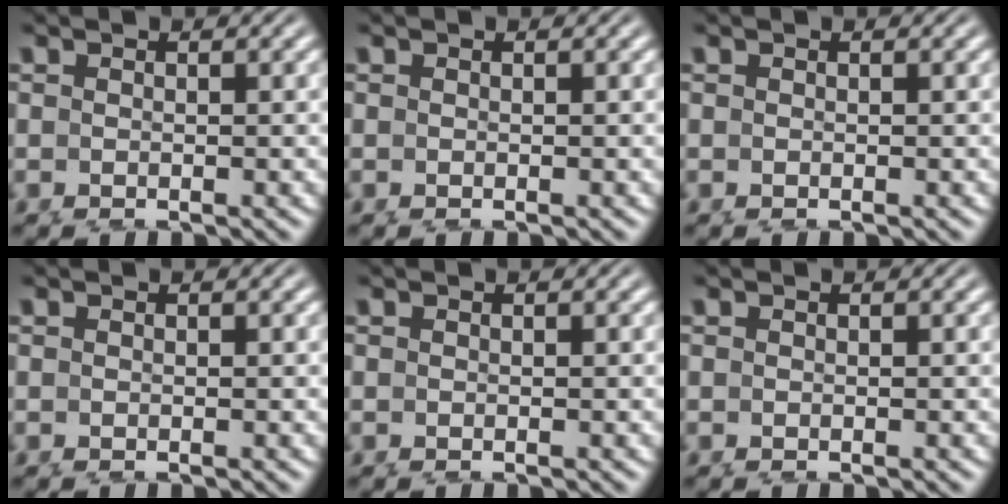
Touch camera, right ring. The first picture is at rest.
{"total": 0.0}
{"total": 0.0}
{"total": 0.0}
{"total": 0.0}
{"total": 0.0}